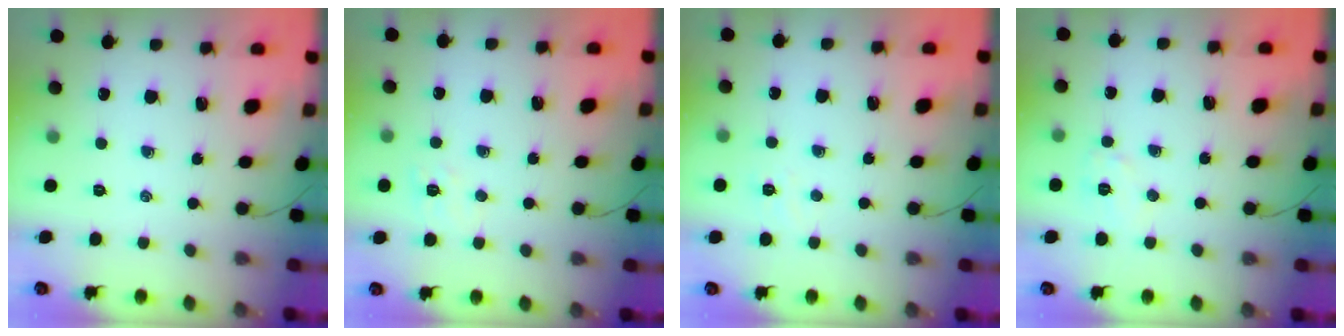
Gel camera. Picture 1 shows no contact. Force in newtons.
{"total": 6.3, "press": 6.1, "slide": 1.6}
{"total": 3.2, "press": 3.1, "slide": 0.8}
{"total": 5.5, "press": 5.5, "slide": 0.8}